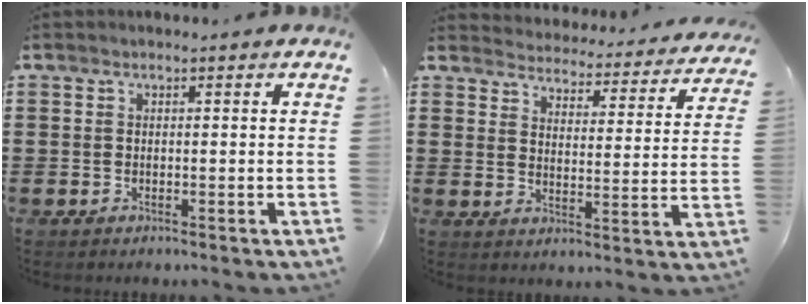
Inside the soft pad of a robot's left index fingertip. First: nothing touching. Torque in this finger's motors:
{"motor_torque": [2.14, 0.00, 0.22, 0.00]}